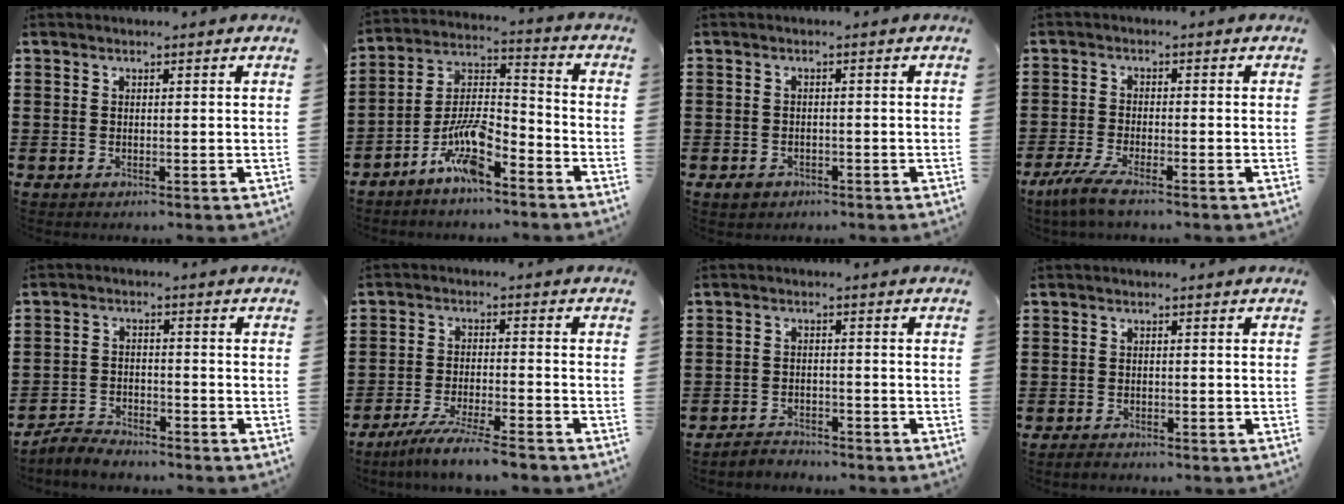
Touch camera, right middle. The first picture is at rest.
{"total": 9.8, "force": [-6.7, 2.7, 6.6], "torque": [-0.145, 0.002, -0.130]}
{"total": 1.6, "force": [-1.1, 1.1, 0.3], "torque": [-0.011, 0.003, -0.027]}
{"total": 4.3, "force": [-3.5, 0.5, 2.5], "torque": [-0.070, -0.014, -0.073]}
{"total": 3.7, "force": [-3.7, 0.7, 0.3], "torque": [-0.017, 0.007, -0.081]}
{"total": 6.3, "force": [-5.6, -0.1, 3.0], "torque": [-0.064, -0.015, -0.107]}
{"total": 2.7, "force": [-2.6, 0.6, -0.3], "torque": [-0.003, 0.002, -0.059]}
{"total": 1.4, "force": [-1.2, 0.6, 0.0], "torque": [-0.002, 0.005, -0.028]}